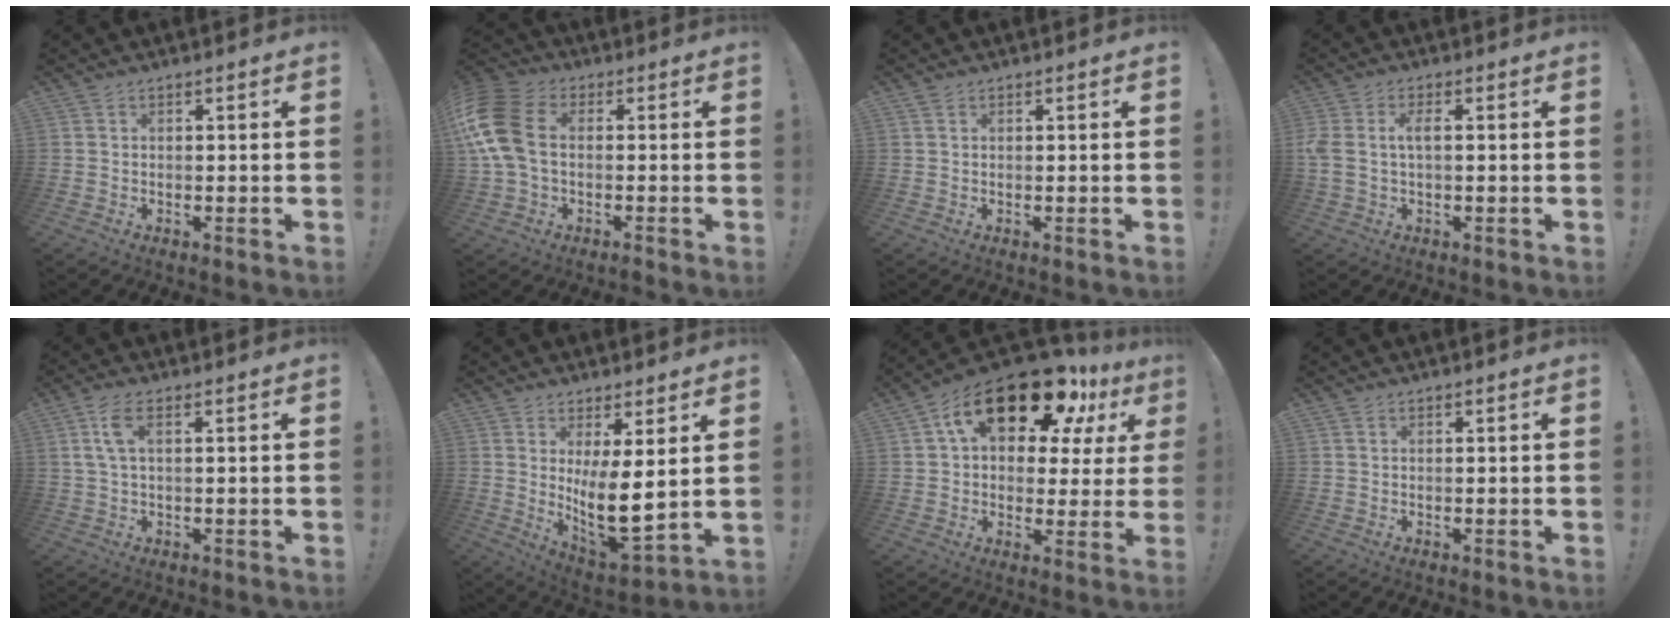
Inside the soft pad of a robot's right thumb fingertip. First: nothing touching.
{"total": 15.4, "force": [0.4, 10.1, 11.6], "torque": [-0.251, 0.022, 0.012]}
{"total": 0.6, "force": [0.5, 0.2, 0.2], "torque": [-0.008, 0.000, 0.011]}
{"total": 4.7, "force": [0.1, 2.2, 4.2], "torque": [-0.094, 0.007, -0.002]}
{"total": 5.2, "force": [1.6, 1.7, 4.6], "torque": [-0.084, 0.002, 0.030]}
{"total": 11.3, "force": [2.2, 3.8, 10.5], "torque": [-0.172, -0.049, 0.042]}
{"total": 20.9, "force": [11.5, 9.8, 14.5], "torque": [-0.238, -0.062, 0.196]}
{"total": 0.0}